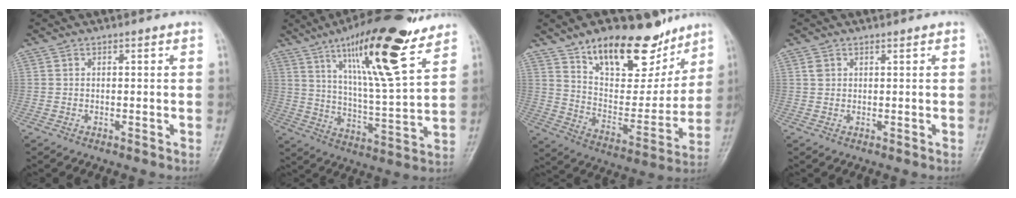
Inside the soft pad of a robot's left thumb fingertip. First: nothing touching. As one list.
[{"total": 20.7, "force": [12.7, 3.9, 15.8], "torque": [-0.236, -0.055, 0.209]}, {"total": 21.9, "force": [14.5, 10.4, 12.8], "torque": [-0.139, -0.073, 0.238]}, {"total": 1.3, "force": [0.7, 1.0, 0.6], "torque": [-0.004, 0.001, 0.013]}]